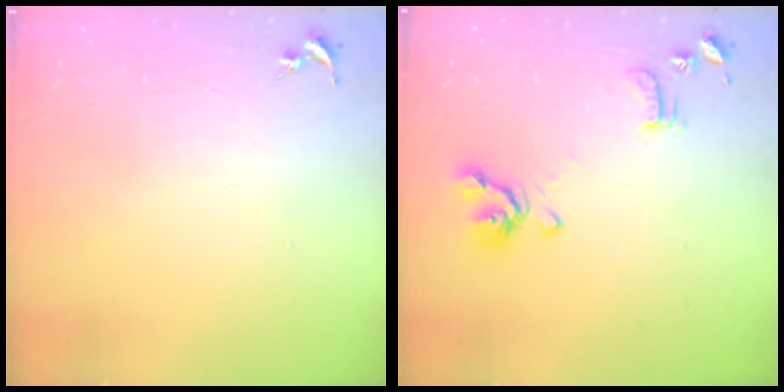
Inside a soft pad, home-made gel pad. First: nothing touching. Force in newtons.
{"total": 12.6, "press": 12.5, "slide": 1.4}